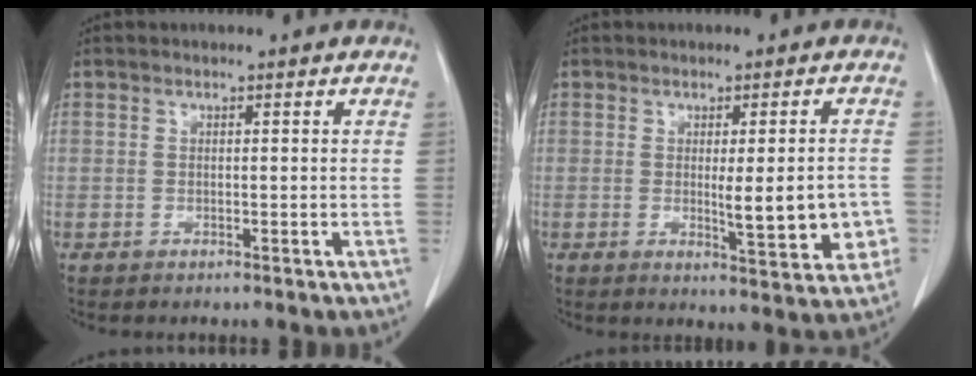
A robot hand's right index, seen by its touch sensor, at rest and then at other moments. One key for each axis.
{"total": 8.2, "fx": -1.3, "fy": 1.7, "fz": 7.9, "tx": -0.095, "ty": -0.009, "tz": -0.012}